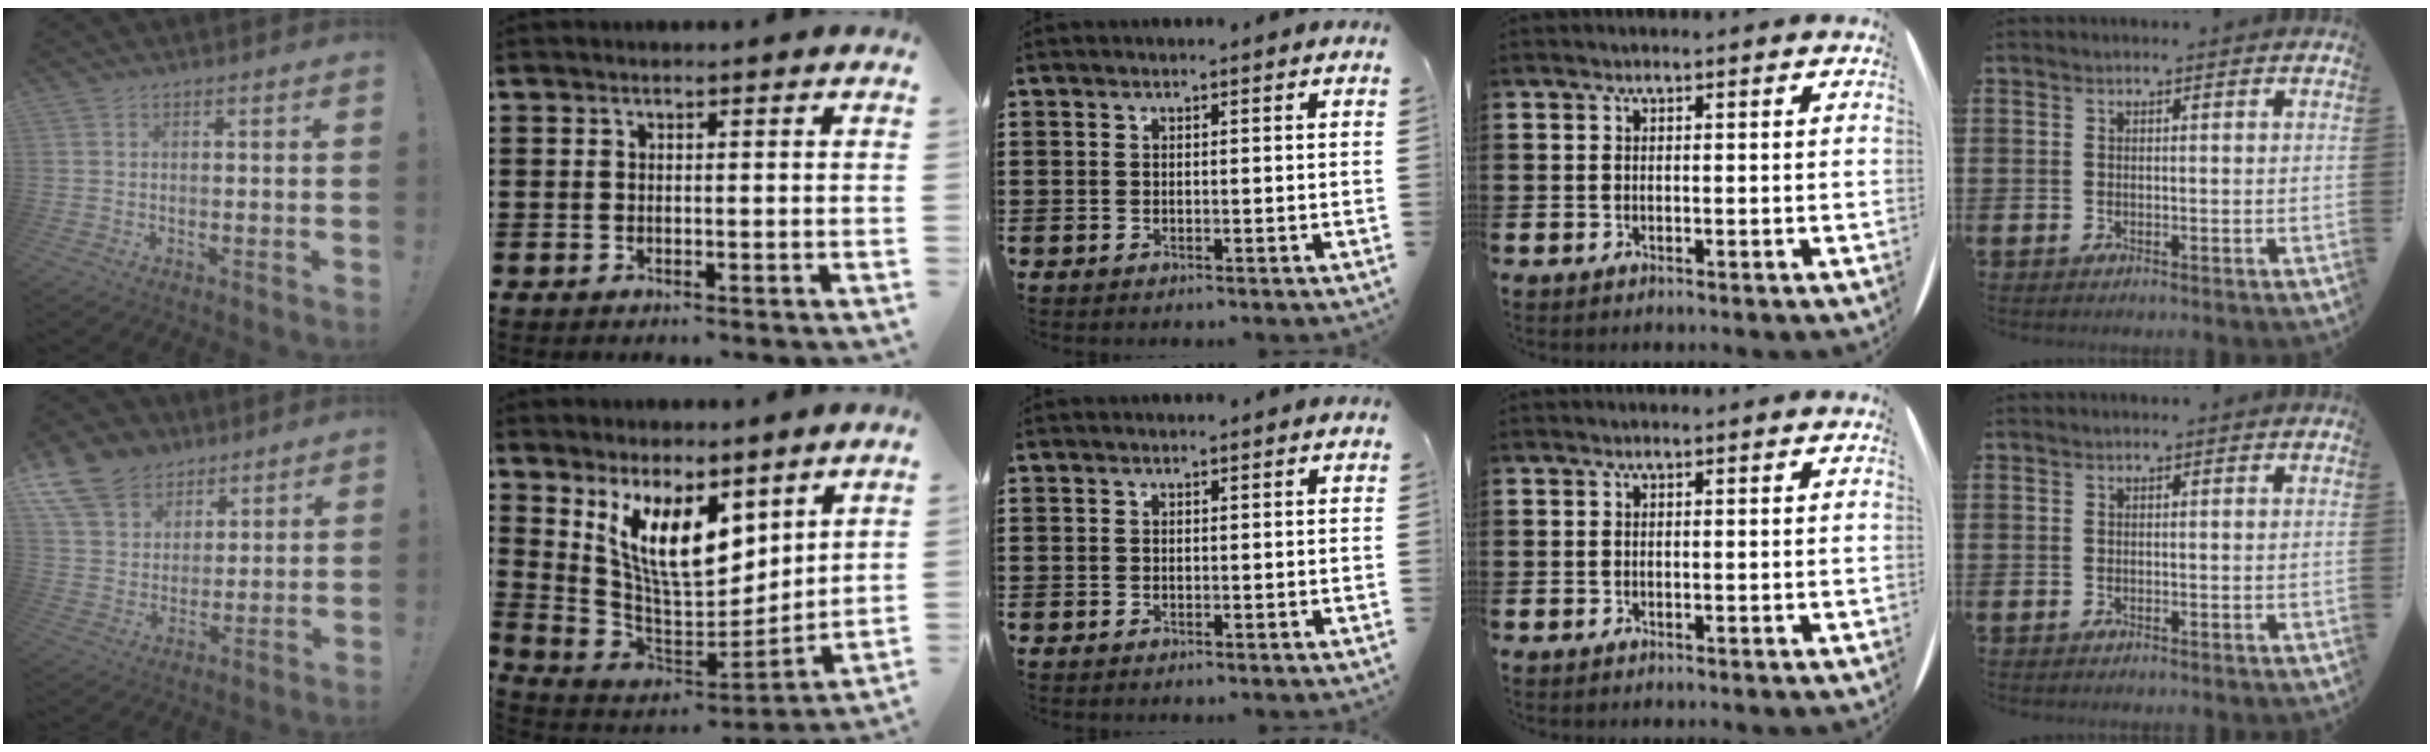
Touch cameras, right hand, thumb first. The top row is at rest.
{"thumb": {"total": 13.1, "force": [8.3, 9.3, 3.8], "torque": [-0.066, -0.057, 0.163]}, "index": {"total": 10.8, "force": [6.0, 4.3, 7.8], "torque": [-0.170, -0.024, 0.115]}}